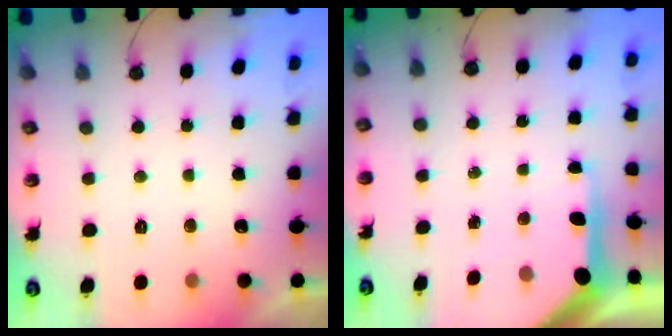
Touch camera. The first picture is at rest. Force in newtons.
{"total": 8.3, "press": 8.2, "slide": 1.0}